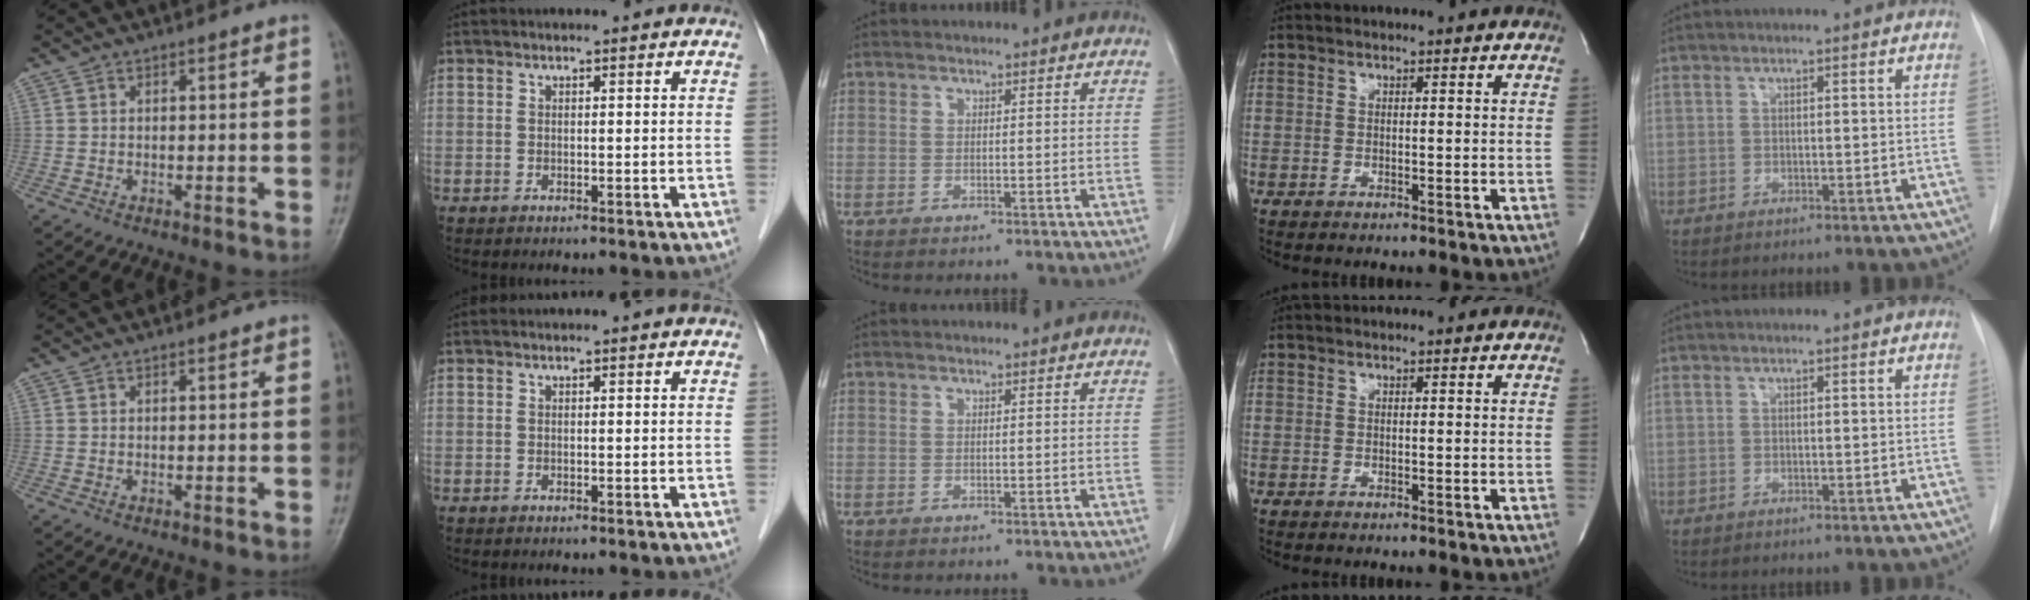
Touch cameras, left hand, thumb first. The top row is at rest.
{}